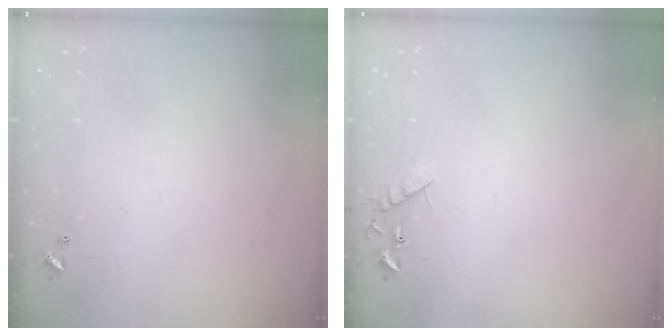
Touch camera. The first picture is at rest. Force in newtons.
{"total": 8.0, "press": 8.0, "slide": 0.4}